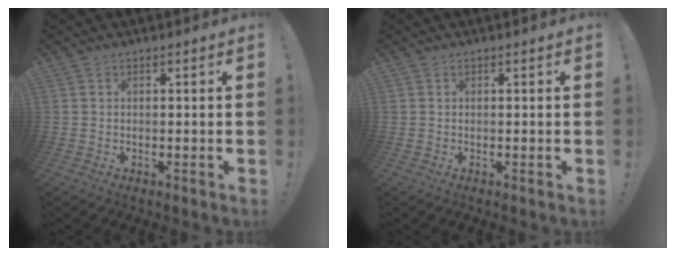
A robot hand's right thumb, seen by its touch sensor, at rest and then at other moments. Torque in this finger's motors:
{"motor_torque": [0.02, -0.08, 0.00, -0.17, -0.06]}